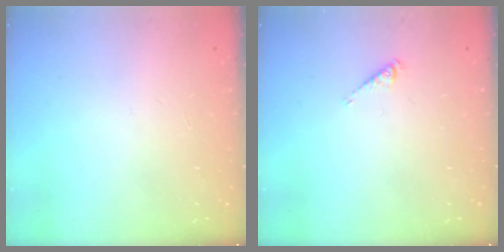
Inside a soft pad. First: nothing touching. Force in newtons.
{"total": 2.7, "press": 2.6, "slide": 0.5}